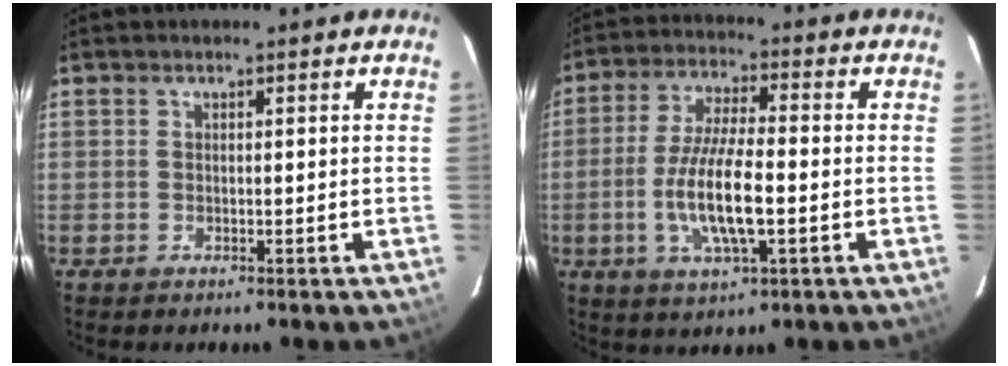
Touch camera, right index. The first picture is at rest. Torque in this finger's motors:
{"motor_torque": [1.38, -0.76, 0.93, 0.21]}